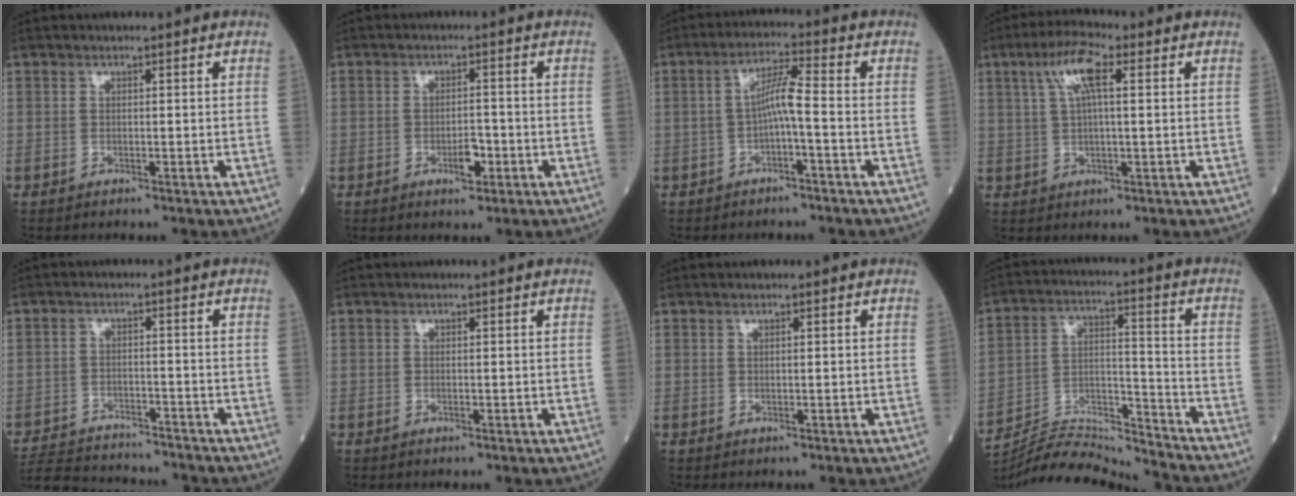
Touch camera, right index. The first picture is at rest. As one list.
[{"total": 3.1, "force": [-1.4, 1.1, 2.6], "torque": [-0.041, 0.002, -0.020]}, {"total": 4.6, "force": [-1.0, 0.0, 4.5], "torque": [-0.082, 0.017, -0.017]}, {"total": 6.7, "force": [2.6, 1.1, 6.1], "torque": [-0.123, 0.019, 0.048]}, {"total": 12.3, "force": [-11.7, 2.3, 2.9], "torque": [-0.060, 0.004, -0.174]}, {"total": 0.0}, {"total": 0.0}, {"total": 13.4, "force": [-13.3, -1.0, 0.7], "torque": [-0.021, 0.026, -0.235]}]